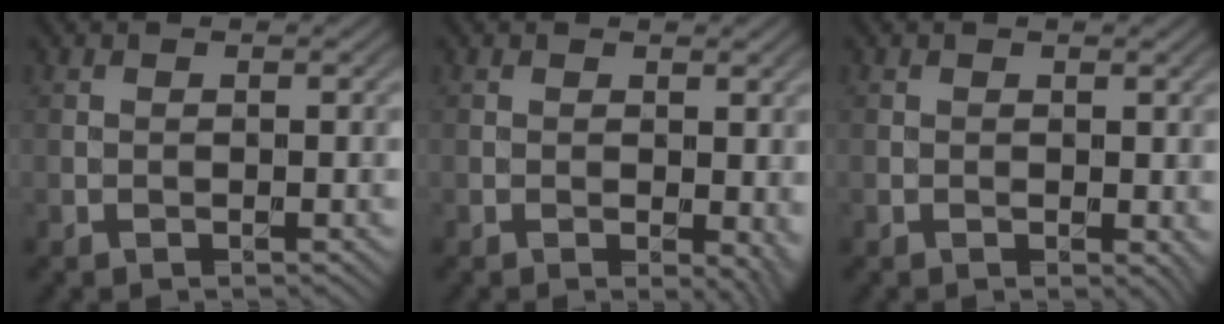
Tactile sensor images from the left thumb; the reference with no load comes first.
{"total": 3.1, "force": [-0.1, 1.6, 2.6], "torque": [-0.024, -0.007, 0.000]}
{"total": 1.3, "force": [0.1, 0.8, 1.0], "torque": [-0.010, -0.006, 0.003]}